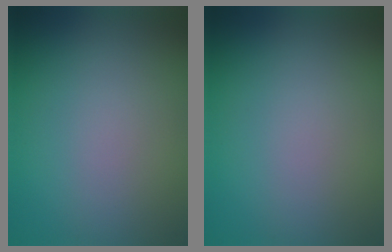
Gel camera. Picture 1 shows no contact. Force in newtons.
{"total": 0.0}